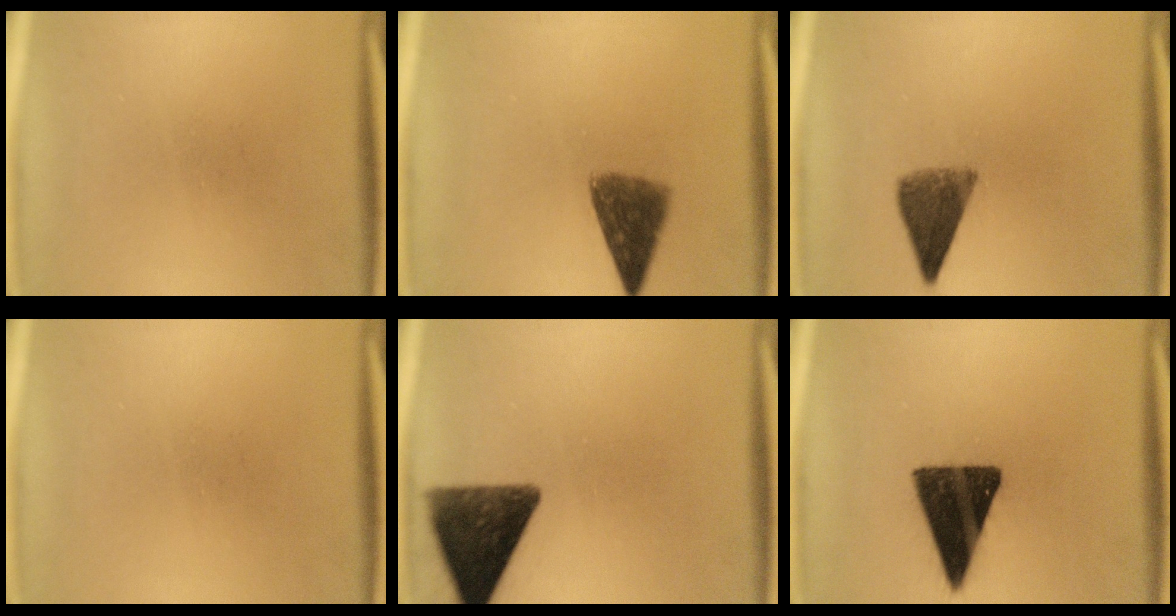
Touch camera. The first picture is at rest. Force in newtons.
{"total": 6.7}
{"total": 6.4}
{"total": 0.0}
{"total": 12.0}
{"total": 14.7}